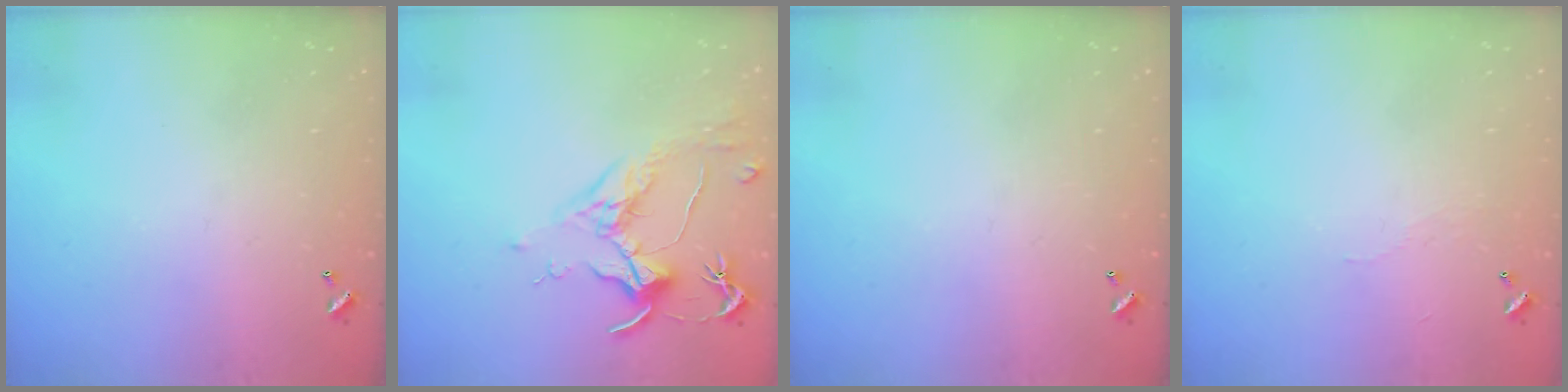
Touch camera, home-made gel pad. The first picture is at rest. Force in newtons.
{"total": 1.8, "press": 1.5, "slide": 0.9}
{"total": 0.0}
{"total": 2.0, "press": 1.9, "slide": 0.4}